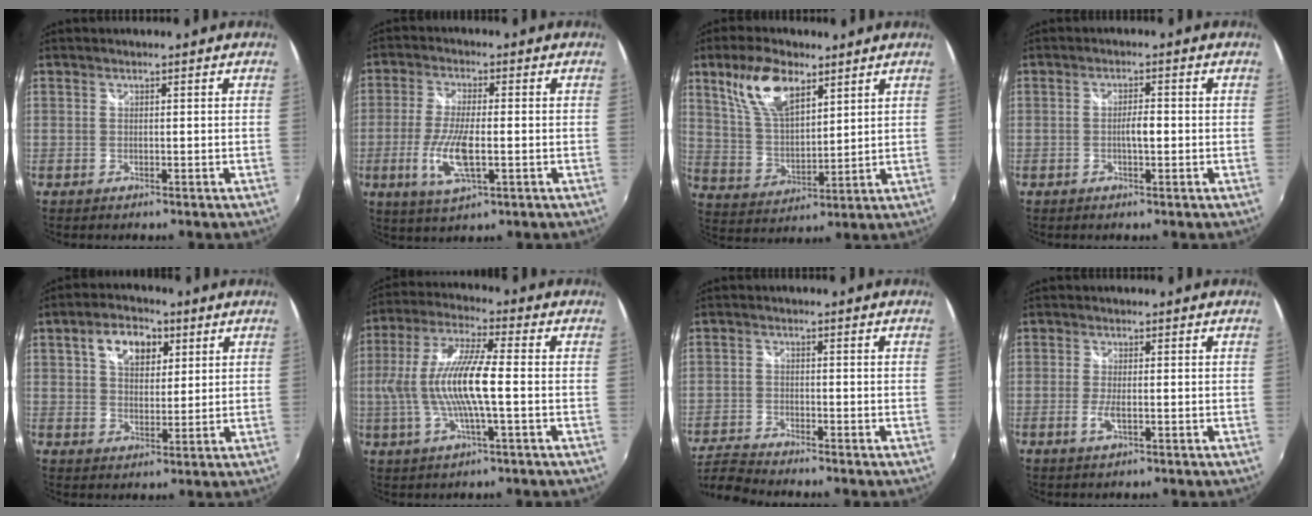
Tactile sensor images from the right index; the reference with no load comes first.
{"total": 9.4, "force": [-2.4, 2.6, 8.8], "torque": [-0.181, -0.014, -0.045]}
{"total": 12.1, "force": [7.0, 5.3, 8.3], "torque": [-0.158, 0.014, 0.145]}
{"total": 2.5, "force": [-0.4, 0.5, 2.4], "torque": [-0.043, 0.002, -0.008]}
{"total": 8.6, "force": [3.7, 5.3, 5.6], "torque": [-0.096, 0.022, 0.061]}
{"total": 13.6, "force": [-1.1, 2.1, 13.4], "torque": [-0.261, 0.002, -0.021]}
{"total": 5.8, "force": [-5.7, 0.0, 1.2], "torque": [-0.046, -0.015, -0.118]}
{"total": 2.8, "force": [-0.7, 0.5, 2.6], "torque": [-0.057, -0.006, -0.014]}